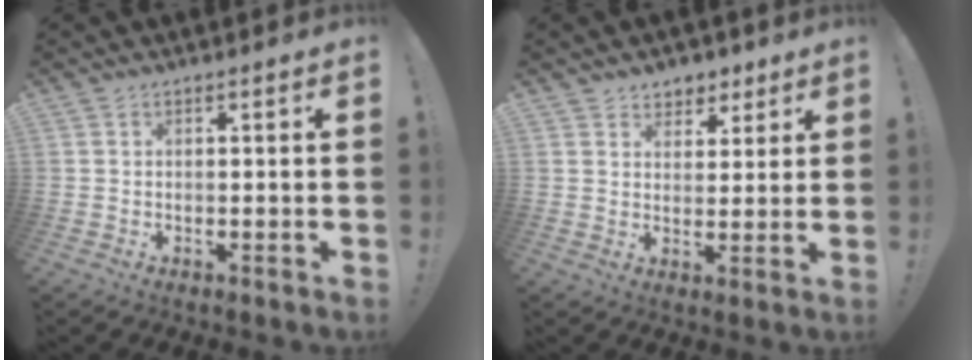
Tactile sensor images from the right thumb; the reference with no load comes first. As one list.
[{"total": 5.9, "force": [4.0, 4.3, 0.6], "torque": [0.005, -0.032, 0.077]}]